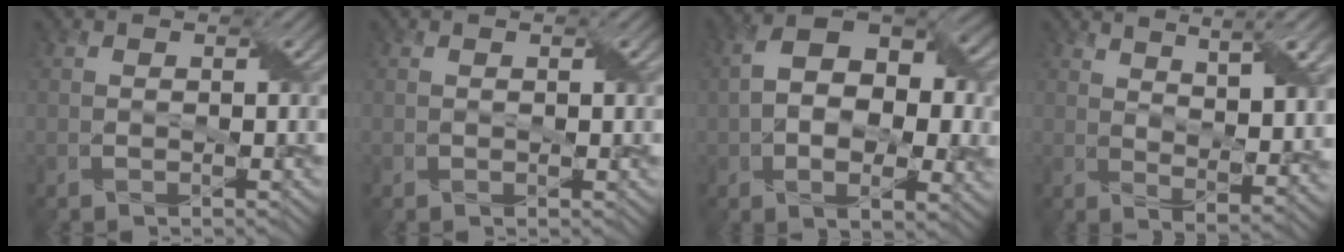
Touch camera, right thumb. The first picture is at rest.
{"total": 0.5, "force": [0.2, -0.4, 0.2], "torque": [-0.004, -0.002, 0.011]}
{"total": 11.2, "force": [0.6, 6.8, 8.8], "torque": [-0.148, 0.000, 0.028]}
{"total": 10.3, "force": [5.7, 2.2, 8.3], "torque": [-0.140, 0.007, 0.099]}